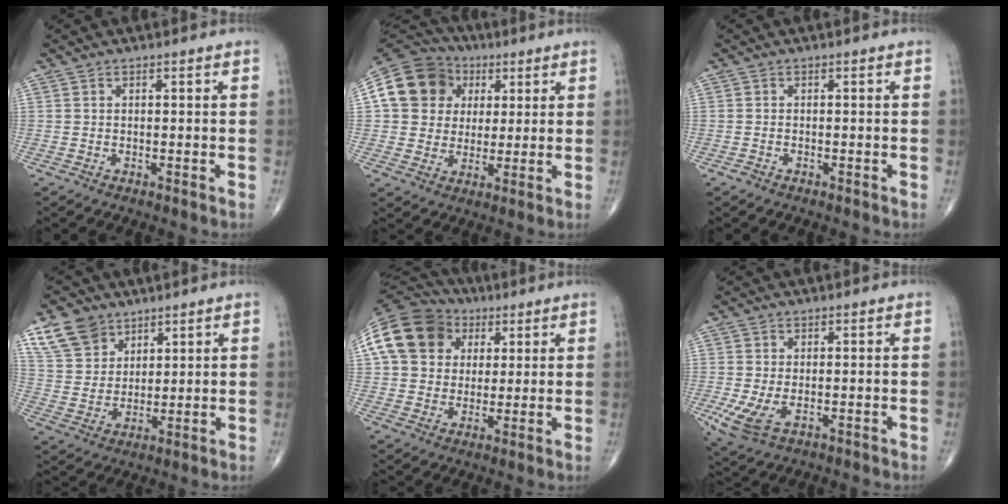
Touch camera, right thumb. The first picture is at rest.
{"total": 14.7, "force": [4.0, 12.7, 6.1], "torque": [-0.090, 0.015, 0.067]}
{"total": 0.7, "force": [-0.5, 0.4, 0.2], "torque": [-0.010, 0.002, -0.011]}
{"total": 9.8, "force": [6.2, 6.7, 3.4], "torque": [-0.048, -0.024, 0.128]}
{"total": 17.2, "force": [5.3, 13.9, 8.5], "torque": [-0.154, 0.021, 0.089]}
{"total": 5.9, "force": [-1.7, 3.1, 4.7], "torque": [-0.109, -0.014, -0.024]}